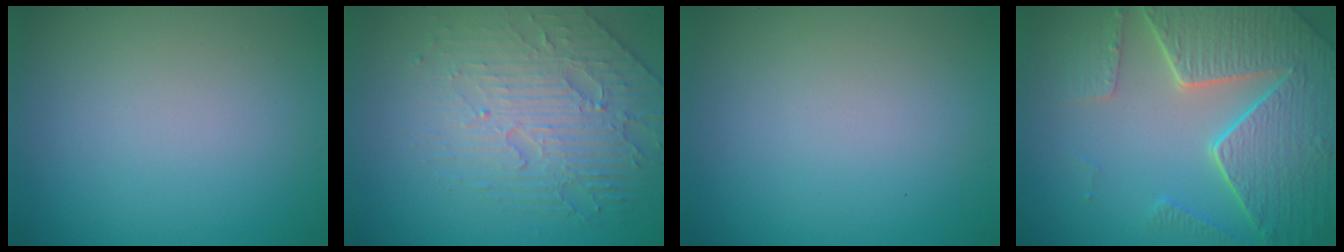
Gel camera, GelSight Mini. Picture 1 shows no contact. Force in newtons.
{"total": 4.6, "press": 4.2, "slide": 1.9}
{"total": 0.0}
{"total": 8.2, "press": 6.1, "slide": 5.5}